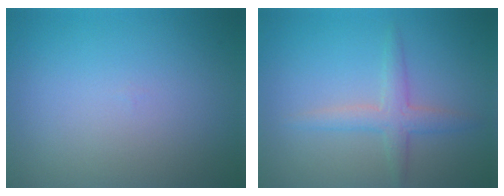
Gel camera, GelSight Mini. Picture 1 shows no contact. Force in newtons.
{"total": 2.5, "press": 2.5, "slide": 0.1}